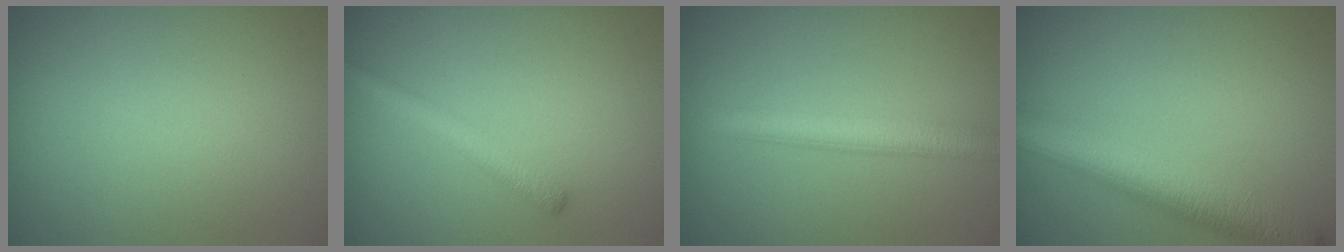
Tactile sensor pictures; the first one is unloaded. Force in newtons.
{"total": 1.9, "press": 1.9, "slide": 0.0}
{"total": 3.7, "press": 3.7, "slide": 0.0}
{"total": 6.2, "press": 6.2, "slide": 0.2}